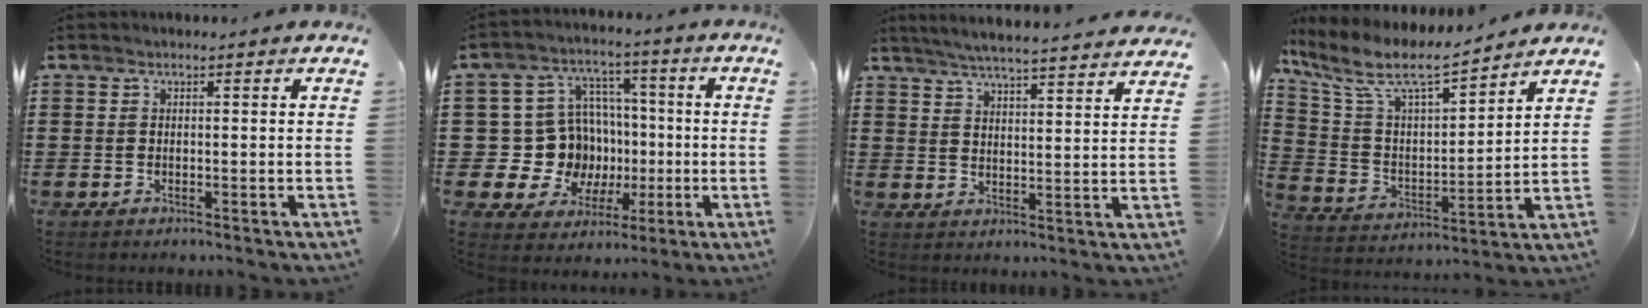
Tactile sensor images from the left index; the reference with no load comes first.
{"total": 11.8, "force": [-0.8, 11.2, 3.5], "torque": [-0.106, -0.004, -0.004]}
{"total": 5.0, "force": [4.8, -0.6, 1.3], "torque": [-0.042, -0.032, 0.084]}
{"total": 8.9, "force": [6.9, 2.2, 5.1], "torque": [-0.131, -0.036, 0.115]}